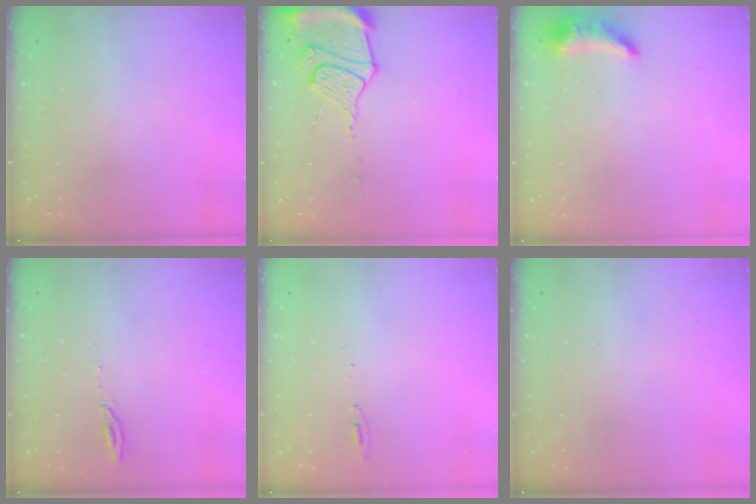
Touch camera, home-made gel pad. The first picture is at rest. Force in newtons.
{"total": 14.1, "press": 14.1, "slide": 1.3}
{"total": 8.7, "press": 8.5, "slide": 2.0}
{"total": 3.3, "press": 3.3, "slide": 0.3}
{"total": 4.8, "press": 4.6, "slide": 1.6}
{"total": 0.0}